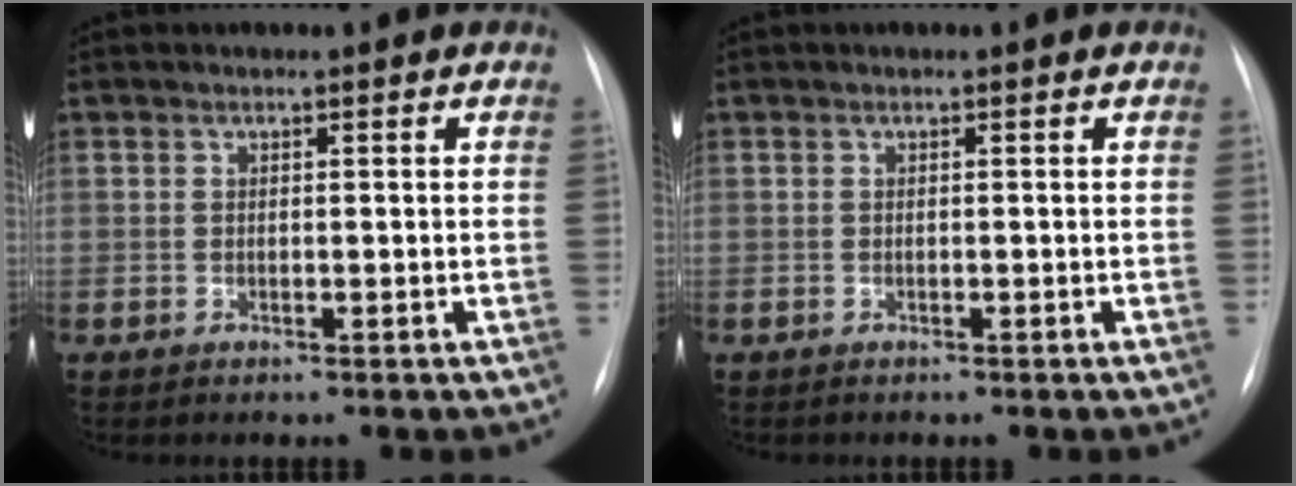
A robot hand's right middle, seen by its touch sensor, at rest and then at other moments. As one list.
[{"total": 0.0}]